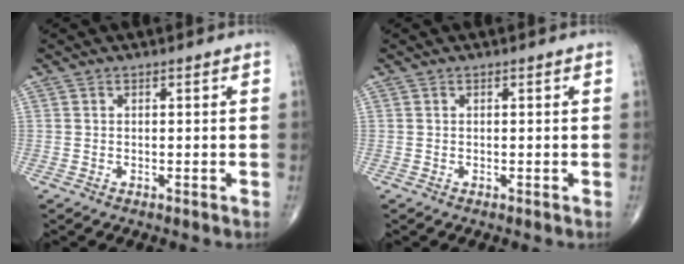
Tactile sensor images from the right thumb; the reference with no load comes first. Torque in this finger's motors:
{"motor_torque": [0.00, 0.00, -0.03, 0.03, 0.00]}